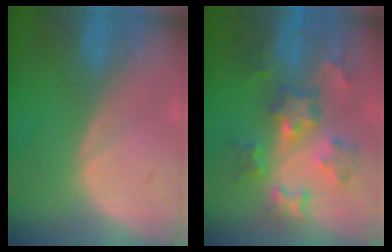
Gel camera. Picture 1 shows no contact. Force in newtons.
{"total": 8.3, "press": 7.7, "slide": 3.1}